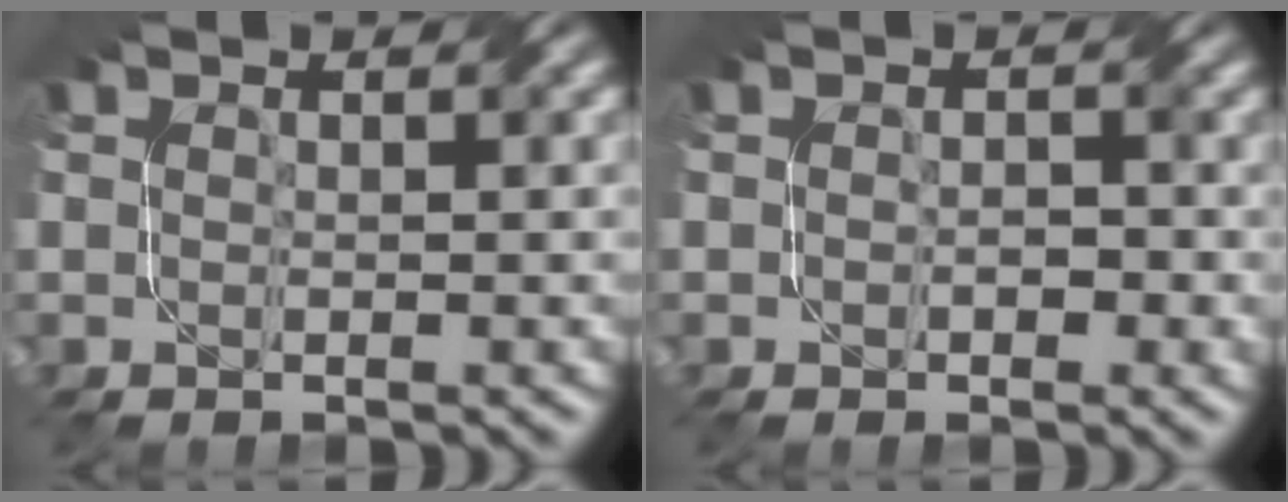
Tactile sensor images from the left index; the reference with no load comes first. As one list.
[{"total": 1.6, "force": [-0.3, 0.9, 1.2], "torque": [-0.016, -0.001, -0.003]}]